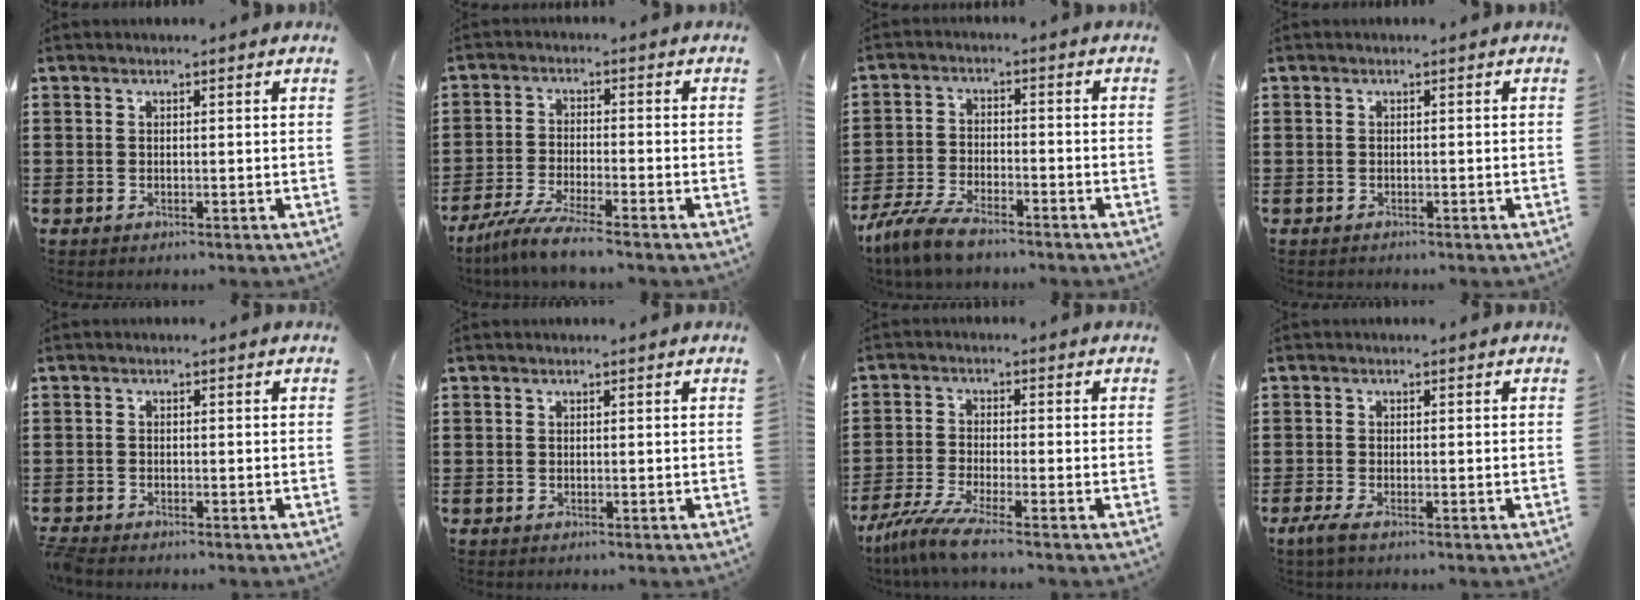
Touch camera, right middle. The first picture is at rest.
{"total": 5.8, "force": [-5.1, -0.4, 2.7], "torque": [-0.070, -0.021, -0.103]}
{"total": 6.3, "force": [-5.4, 1.6, 2.9], "torque": [-0.079, -0.001, -0.109]}
{"total": 0.8, "force": [-0.6, 0.5, -0.2], "torque": [0.003, 0.005, -0.015]}
{"total": 1.3, "force": [-1.2, 0.1, 0.2], "torque": [-0.013, -0.003, -0.027]}
{"total": 0.0}
{"total": 5.7, "force": [-4.7, 0.1, 3.3], "torque": [-0.081, -0.019, -0.095]}
{"total": 1.7, "force": [-1.0, 0.4, 1.3], "torque": [-0.031, -0.001, -0.022]}